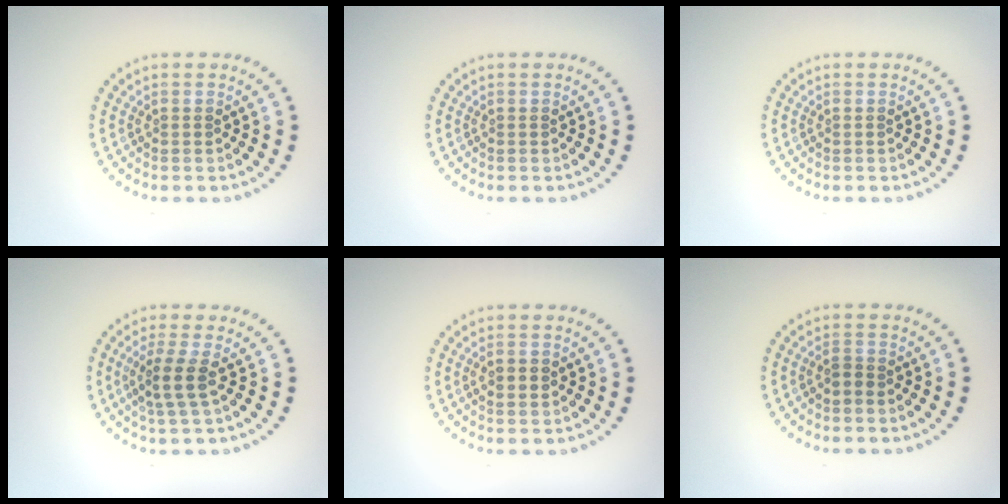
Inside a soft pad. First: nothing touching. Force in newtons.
{"total": 0.0}
{"total": 0.0}
{"total": 2.5, "press": 2.0, "slide": 1.6}
{"total": 1.4, "press": 1.4, "slide": 0.1}
{"total": 0.8, "press": 0.5, "slide": 0.6}